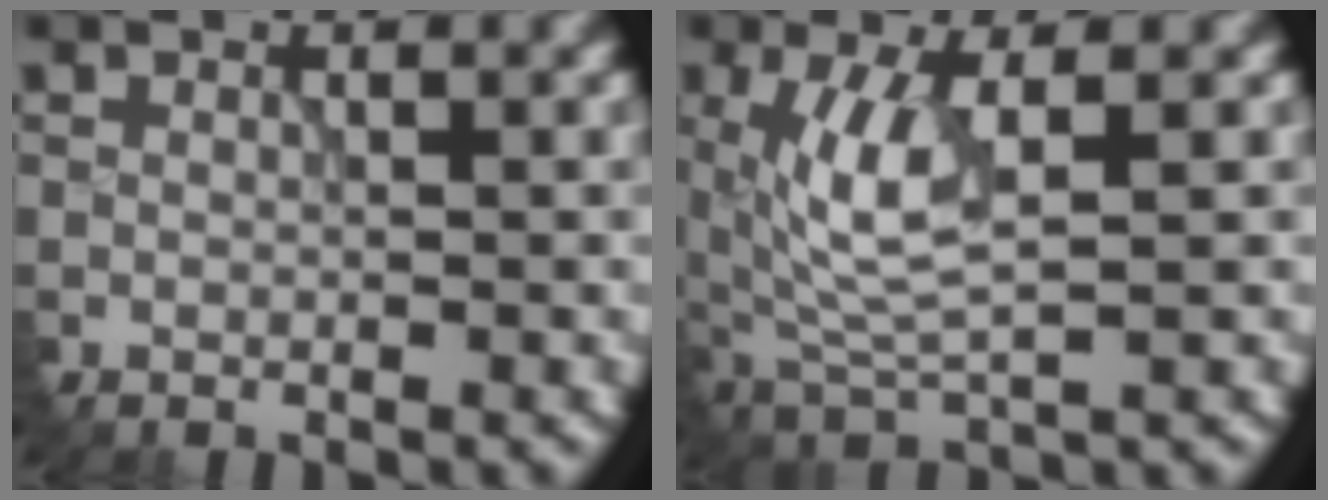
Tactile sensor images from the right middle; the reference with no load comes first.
{"total": 5.5, "force": [0.5, 2.0, 5.1], "torque": [-0.121, -0.006, 0.018]}